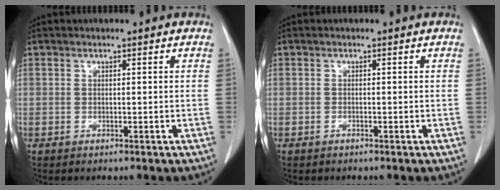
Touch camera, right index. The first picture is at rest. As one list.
[{"total": 0.0}]